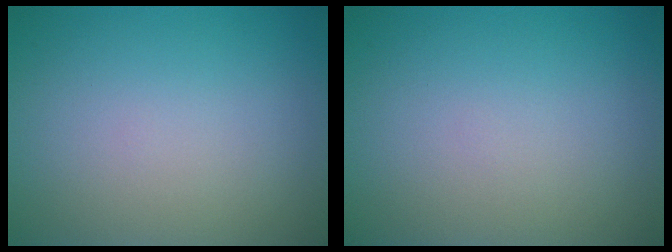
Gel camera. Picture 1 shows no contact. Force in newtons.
{"total": 0.0}